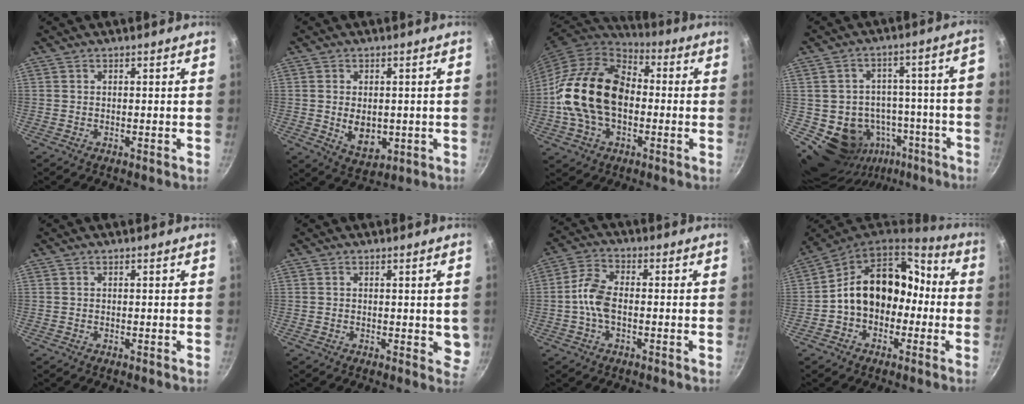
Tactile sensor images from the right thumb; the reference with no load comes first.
{"total": 7.1, "force": [-0.5, 4.8, 5.2], "torque": [-0.065, -0.007, 0.006]}
{"total": 20.9, "force": [-1.3, 14.3, 15.2], "torque": [-0.258, 0.038, -0.034]}
{"total": 15.2, "force": [-7.2, 12.0, 6.1], "torque": [-0.028, 0.069, -0.074]}
{"total": 0.0}
{"total": 3.6, "force": [0.4, 1.9, 3.0], "torque": [-0.022, -0.005, 0.005]}
{"total": 7.0, "force": [-1.1, 3.9, 5.7], "torque": [-0.113, 0.026, -0.031]}
{"total": 15.9, "force": [-1.4, 12.0, 10.2], "torque": [-0.116, 0.065, -0.035]}